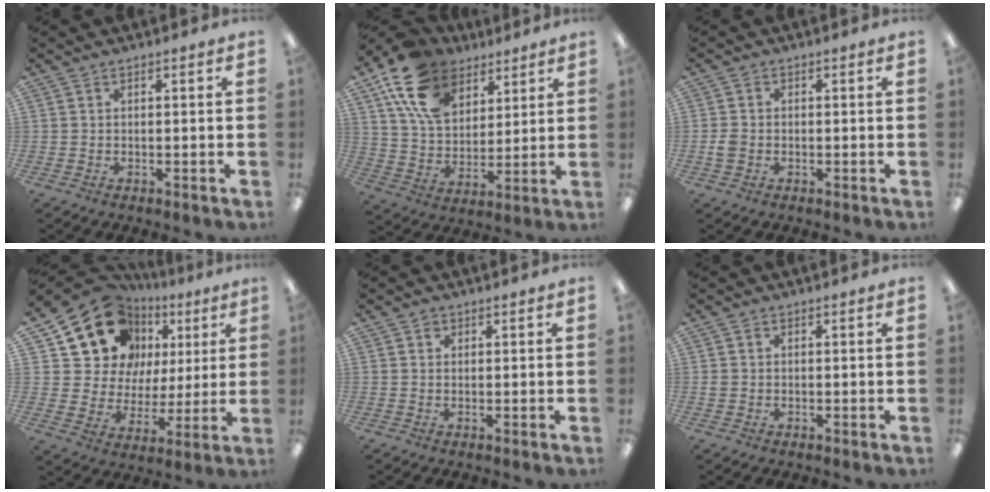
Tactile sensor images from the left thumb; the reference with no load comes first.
{"total": 17.3, "force": [10.3, 11.1, 8.3], "torque": [-0.176, -0.038, 0.196]}
{"total": 2.6, "force": [-0.7, 2.1, 1.4], "torque": [-0.023, 0.006, -0.013]}
{"total": 16.4, "force": [9.2, 12.5, 5.5], "torque": [-0.110, -0.058, 0.177]}
{"total": 1.1, "force": [0.6, 0.8, 0.4], "torque": [-0.008, 0.002, 0.011]}
{"total": 1.0, "force": [-0.1, 1.0, 0.3], "torque": [-0.005, 0.003, -0.003]}